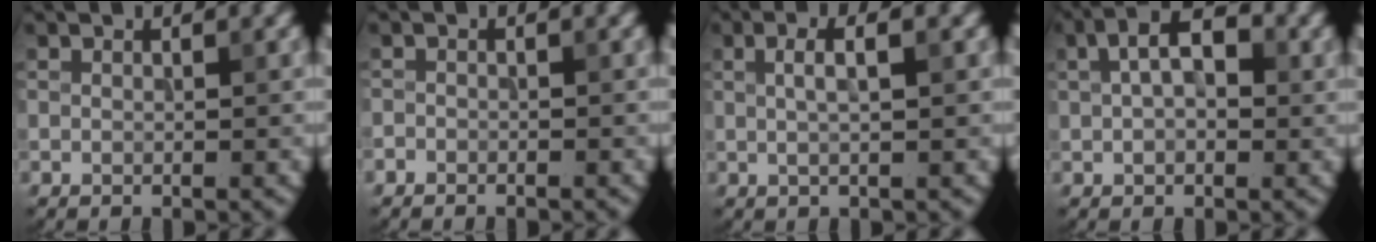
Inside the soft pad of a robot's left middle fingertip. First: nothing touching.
{"total": 1.1, "force": [-1.0, 0.3, 0.0], "torque": [0.004, -0.003, -0.020]}
{"total": 2.6, "force": [0.6, 0.7, 2.5], "torque": [-0.038, 0.005, 0.007]}
{"total": 5.4, "force": [1.4, 3.1, 4.3], "torque": [-0.069, 0.020, 0.009]}